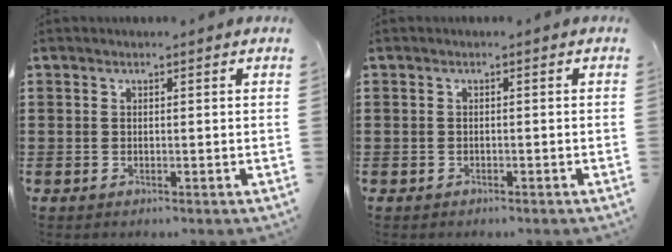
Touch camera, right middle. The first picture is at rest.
{"total": 0.5, "force": [-0.5, 0.2, 0.1], "torque": [-0.004, 0.001, -0.010]}